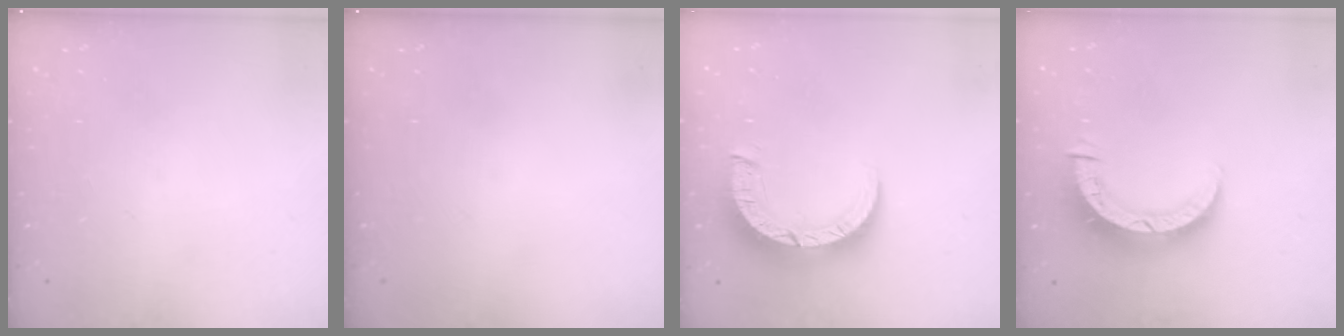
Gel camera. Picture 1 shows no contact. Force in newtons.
{"total": 0.0}
{"total": 8.7, "press": 8.7, "slide": 1.1}
{"total": 8.3, "press": 8.2, "slide": 1.1}